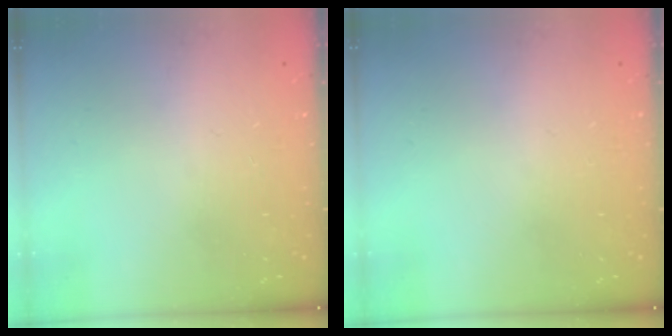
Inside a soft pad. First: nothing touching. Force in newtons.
{"total": 0.0}